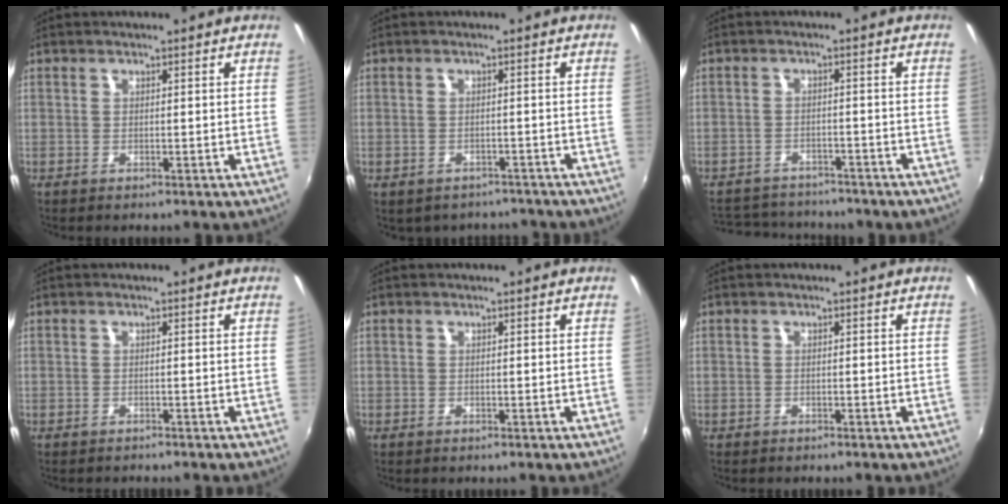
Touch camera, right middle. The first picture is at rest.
{"total": 6.1, "force": [-5.0, 3.1, 1.7], "torque": [-0.038, -0.017, -0.060]}
{"total": 12.1, "force": [-10.5, 4.6, 3.9], "torque": [-0.102, 0.001, -0.147]}
{"total": 0.9, "force": [-0.9, 0.1, 0.0], "torque": [-0.002, -0.004, -0.014]}
{"total": 0.0}
{"total": 0.0}